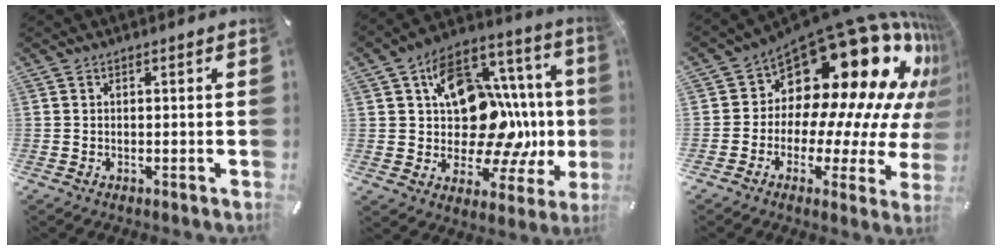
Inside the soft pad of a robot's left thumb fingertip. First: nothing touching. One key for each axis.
{"total": 20.0, "fx": 2.0, "fy": 15.1, "fz": 12.9, "tx": -0.168, "ty": -0.039, "tz": 0.057}
{"total": 24.2, "fx": 13.1, "fy": 12.6, "fz": 15.9, "tx": -0.215, "ty": -0.143, "tz": 0.239}